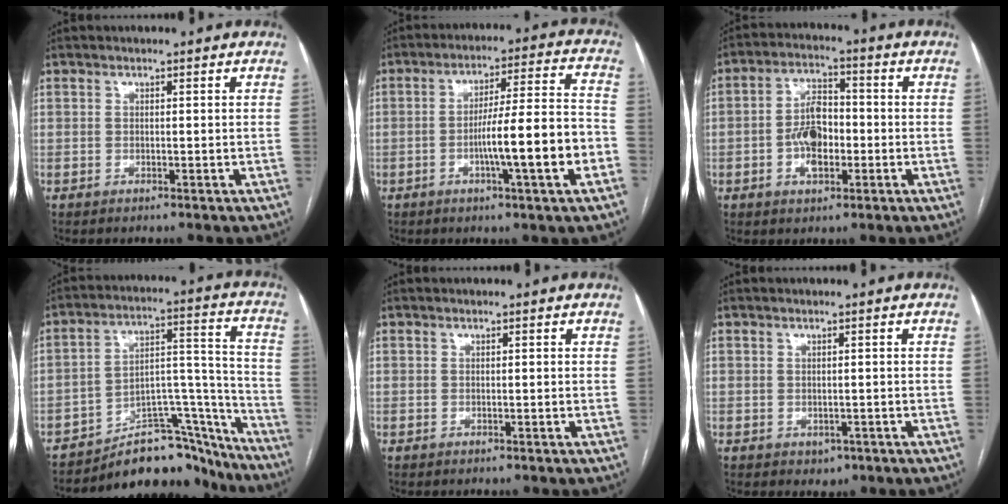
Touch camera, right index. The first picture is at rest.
{"total": 13.1, "force": [-3.9, 0.2, 12.5], "torque": [-0.196, 0.011, -0.060]}
{"total": 7.4, "force": [-1.6, 3.9, 6.1], "torque": [-0.120, 0.015, -0.028]}
{"total": 16.8, "force": [-15.6, 5.0, 3.9], "torque": [-0.030, 0.069, -0.231]}
{"total": 0.0}
{"total": 1.5, "force": [-0.5, 1.2, 0.7], "torque": [-0.008, 0.001, 0.001]}